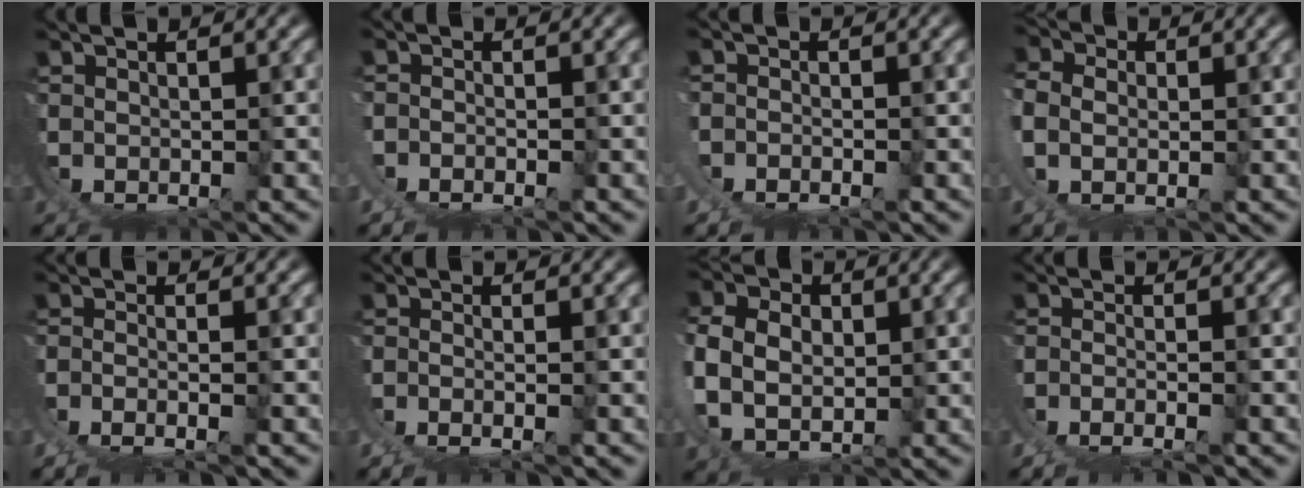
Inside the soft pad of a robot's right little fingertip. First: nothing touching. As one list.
[{"total": 2.1, "force": [-0.6, 1.7, 1.1], "torque": [-0.027, -0.007, -0.007]}, {"total": 2.3, "force": [-0.4, 2.0, 1.0], "torque": [-0.027, -0.007, -0.006]}, {"total": 4.7, "force": [2.8, 2.5, 2.8], "torque": [-0.061, 0.009, 0.039]}, {"total": 2.9, "force": [-0.6, 0.9, 2.7], "torque": [-0.062, -0.018, 0.000]}, {"total": 2.5, "force": [-0.7, 0.5, 2.4], "torque": [-0.054, -0.015, -0.001]}, {"total": 6.8, "force": [3.2, 4.0, 4.5], "torque": [-0.102, -0.009, 0.062]}, {"total": 3.0, "force": [-1.0, 1.3, 2.6], "torque": [-0.050, -0.013, -0.010]}]